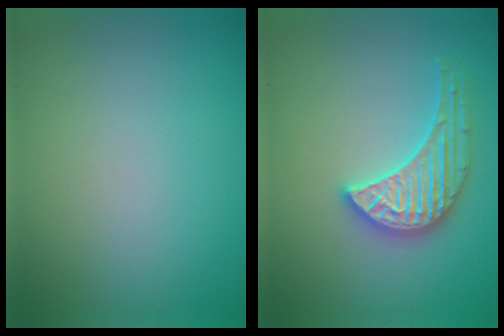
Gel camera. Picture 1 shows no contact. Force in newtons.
{"total": 3.6, "press": 3.6, "slide": 0.4}